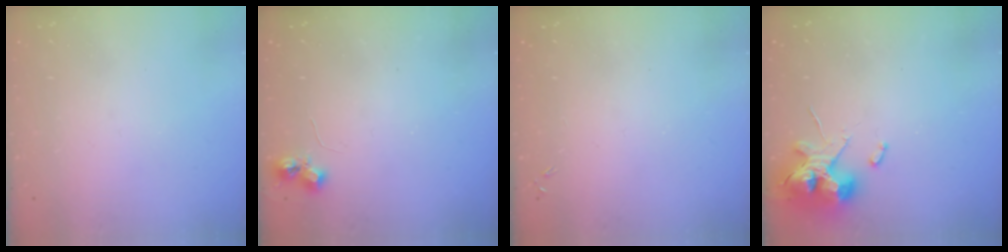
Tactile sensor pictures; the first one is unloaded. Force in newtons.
{"total": 7.0, "press": 7.0, "slide": 0.8}
{"total": 0.0}
{"total": 11.5, "press": 11.4, "slide": 1.3}